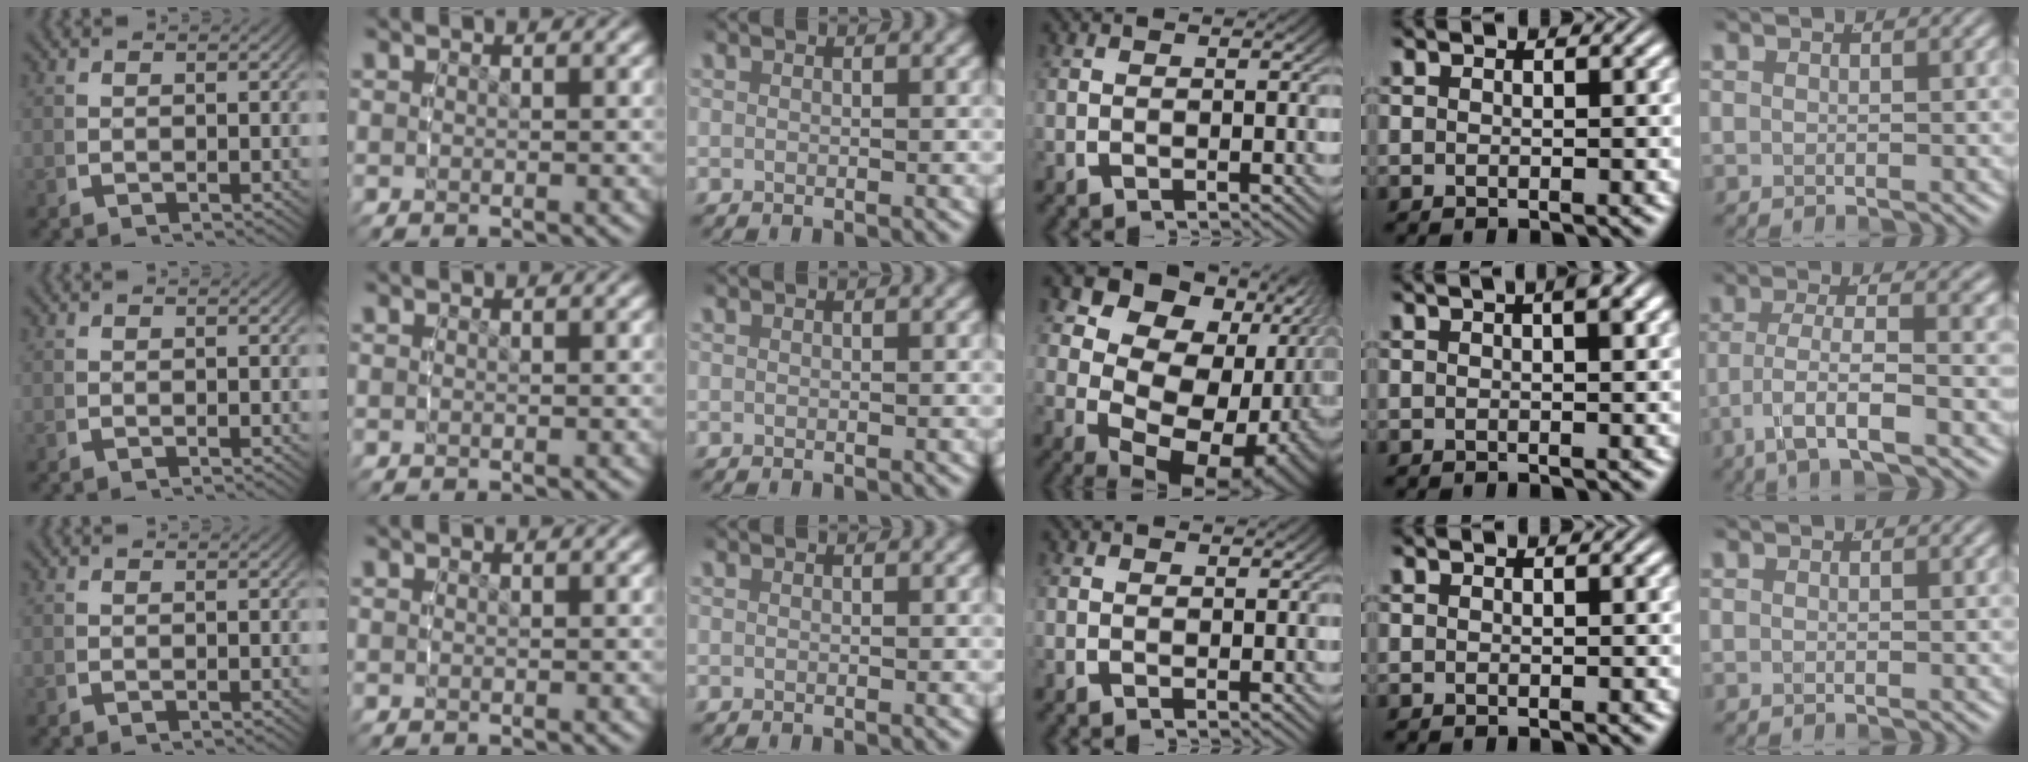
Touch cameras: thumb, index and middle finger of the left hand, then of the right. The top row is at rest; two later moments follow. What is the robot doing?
{"motion": "lift_and_place", "object": "sponge"}